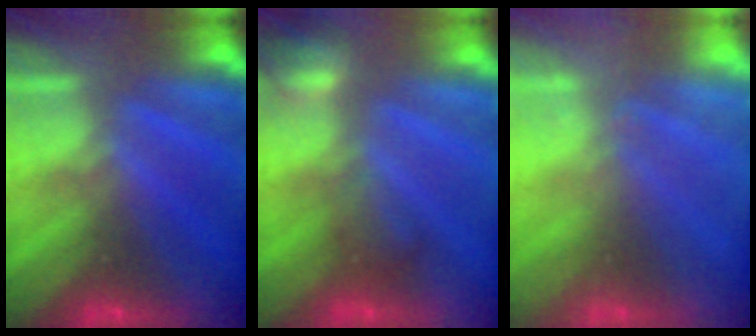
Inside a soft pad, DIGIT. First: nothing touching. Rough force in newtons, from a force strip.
{"total": 2.7}
{"total": 2.4}